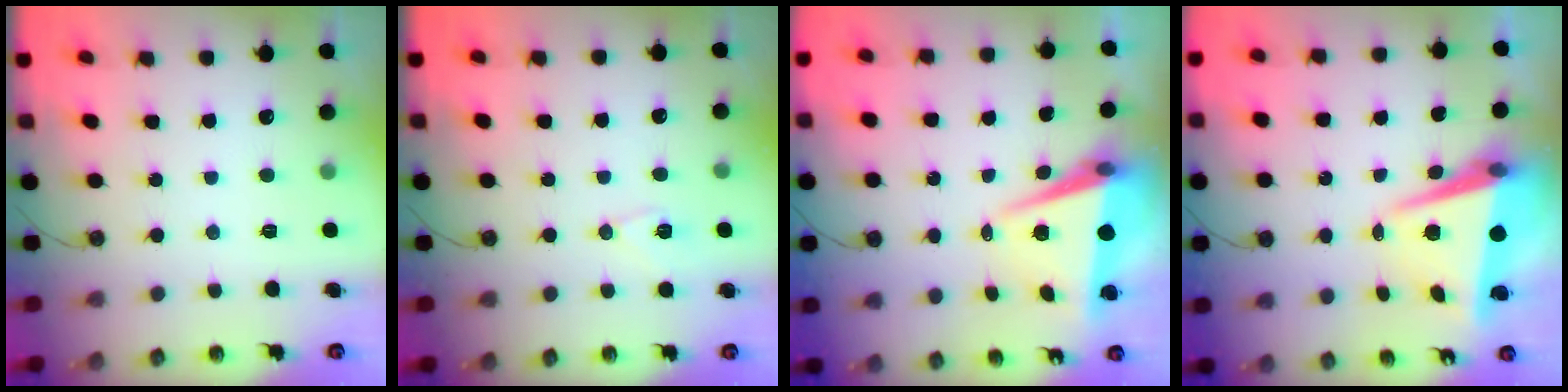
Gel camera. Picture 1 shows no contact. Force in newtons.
{"total": 7.2, "press": 7.2, "slide": 0.1}
{"total": 7.4, "press": 6.5, "slide": 3.5}
{"total": 7.9, "press": 7.7, "slide": 1.7}